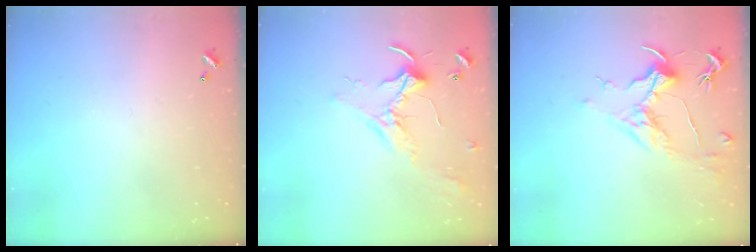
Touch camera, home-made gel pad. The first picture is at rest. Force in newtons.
{"total": 2.3, "press": 2.3, "slide": 0.5}
{"total": 1.6, "press": 1.4, "slide": 0.8}